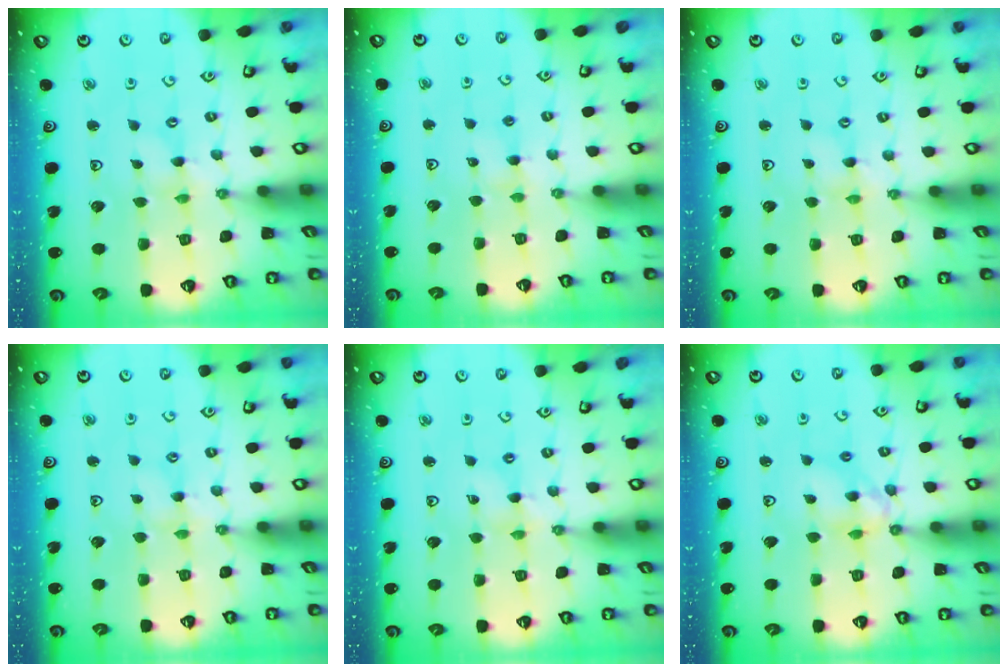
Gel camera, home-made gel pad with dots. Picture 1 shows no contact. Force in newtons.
{"total": 2.4, "press": 2.4, "slide": 0.3}
{"total": 0.6, "press": 0.6, "slide": 0.1}
{"total": 3.6, "press": 3.6, "slide": 0.5}
{"total": 1.6, "press": 1.6, "slide": 0.3}
{"total": 8.9, "press": 8.8, "slide": 0.7}